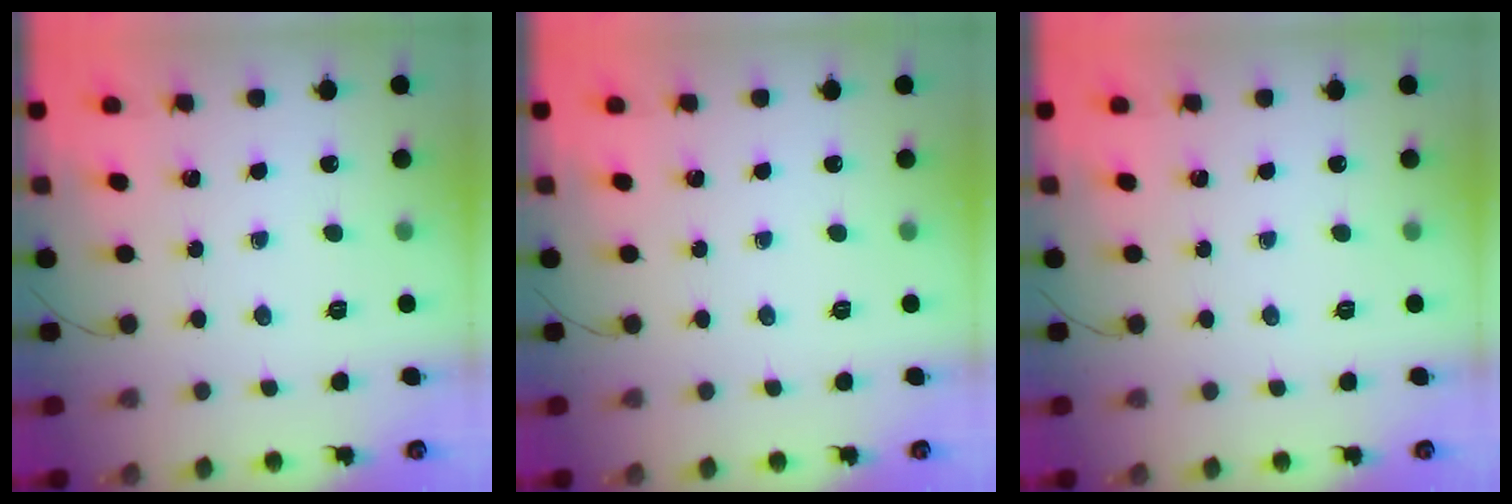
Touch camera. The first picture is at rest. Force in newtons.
{"total": 0.0}
{"total": 0.0}